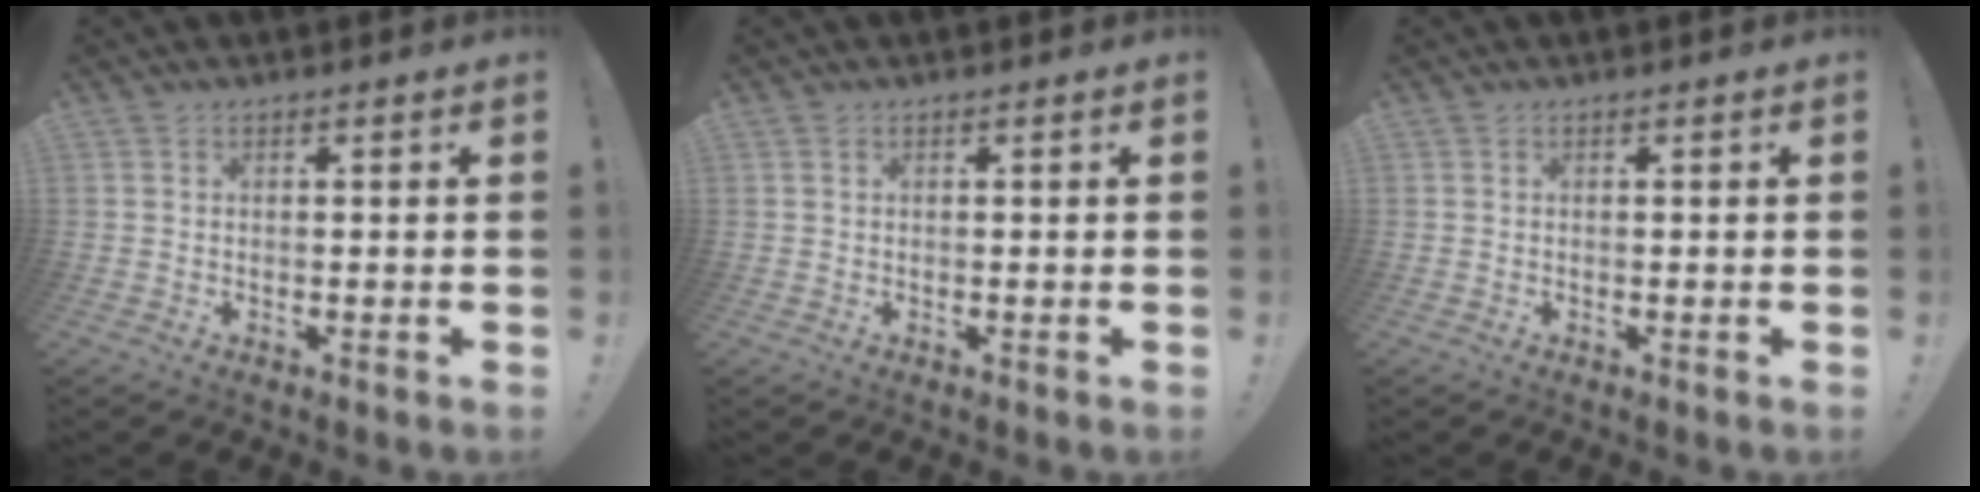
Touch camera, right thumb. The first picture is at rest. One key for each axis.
{"total": 0.0}
{"total": 0.0}